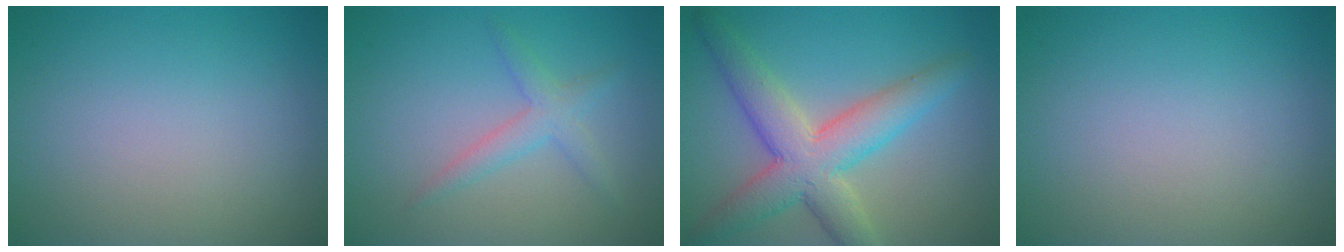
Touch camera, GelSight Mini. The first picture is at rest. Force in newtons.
{"total": 2.2, "press": 2.2, "slide": 0.1}
{"total": 6.9, "press": 6.9, "slide": 0.2}
{"total": 0.0}